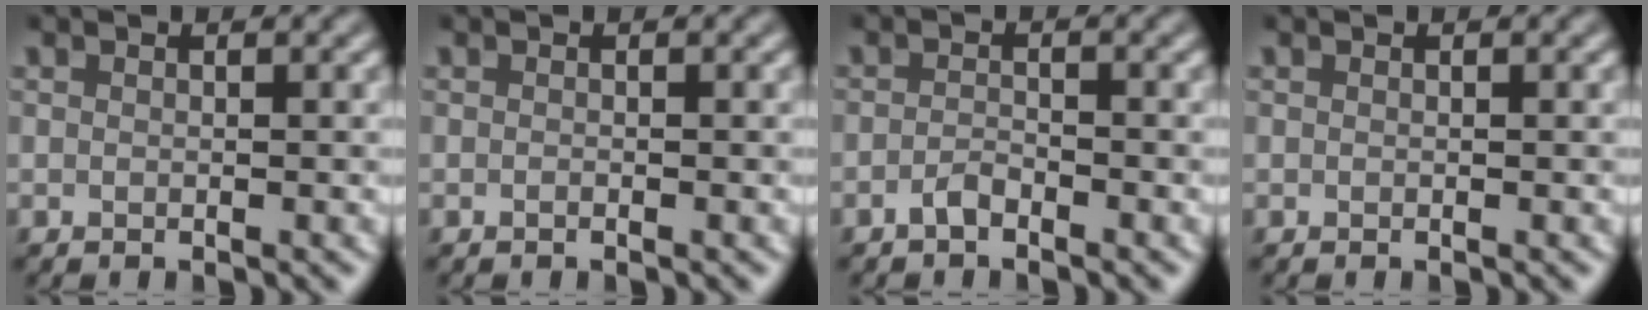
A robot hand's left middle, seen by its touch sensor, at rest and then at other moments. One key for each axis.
{"total": 0.0}
{"total": 1.2, "fx": -0.9, "fy": 0.4, "fz": 0.7, "tx": -0.015, "ty": 0.003, "tz": -0.019}
{"total": 0.0}